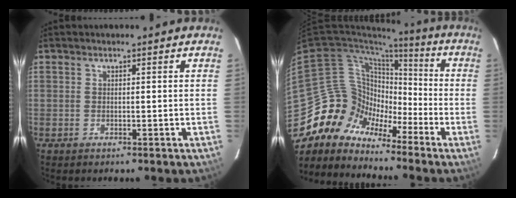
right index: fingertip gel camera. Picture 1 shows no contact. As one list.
[{"total": 10.9, "force": [-8.3, 7.0, 0.8], "torque": [-0.018, 0.041, -0.170]}]